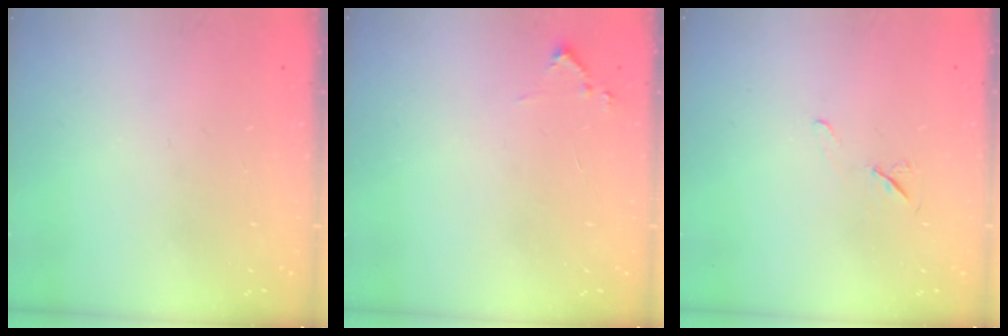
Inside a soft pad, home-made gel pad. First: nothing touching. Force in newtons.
{"total": 5.7, "press": 5.7, "slide": 0.6}
{"total": 5.7, "press": 5.2, "slide": 2.4}